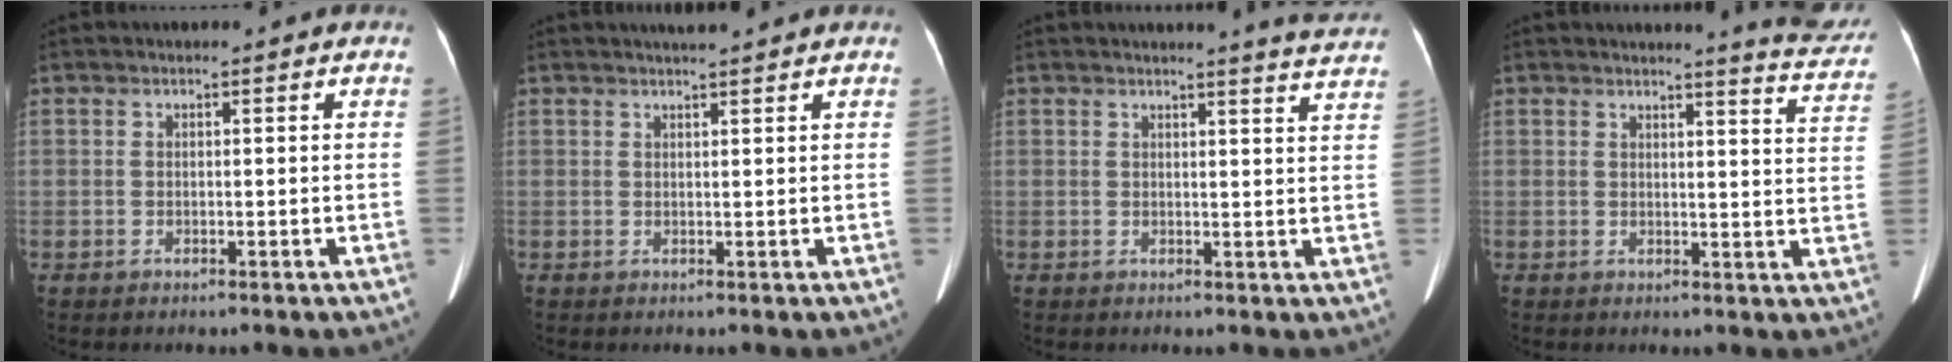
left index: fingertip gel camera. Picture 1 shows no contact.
{"total": 2.9, "force": [2.6, -0.1, 1.2], "torque": [-0.017, 0.016, 0.040]}
{"total": 7.3, "force": [7.1, -0.8, 1.5], "torque": [-0.022, -0.036, 0.060]}
{"total": 8.6, "force": [8.4, -0.1, 1.7], "torque": [-0.012, -0.057, 0.073]}